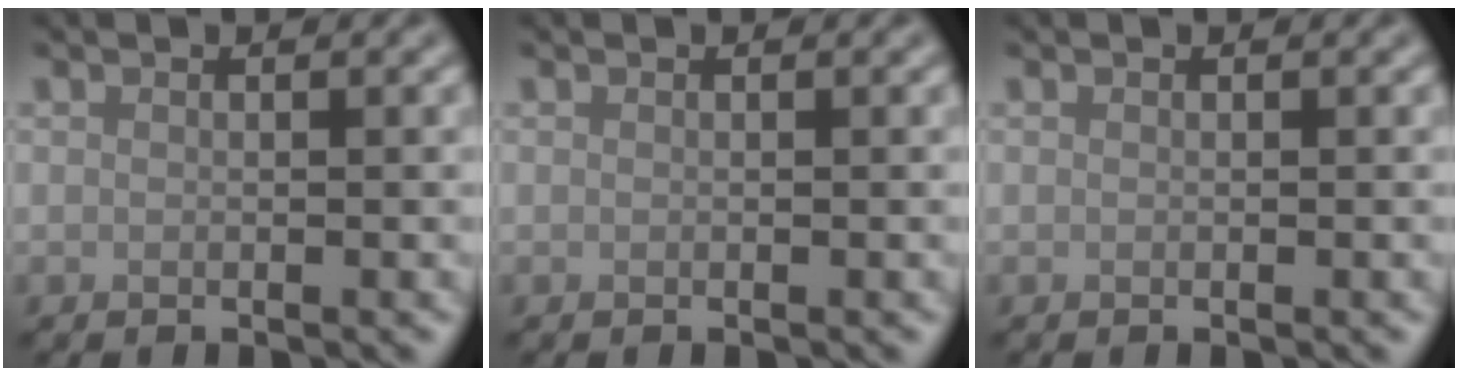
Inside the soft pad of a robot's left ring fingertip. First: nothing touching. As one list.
[{"total": 0.0}, {"total": 0.0}]